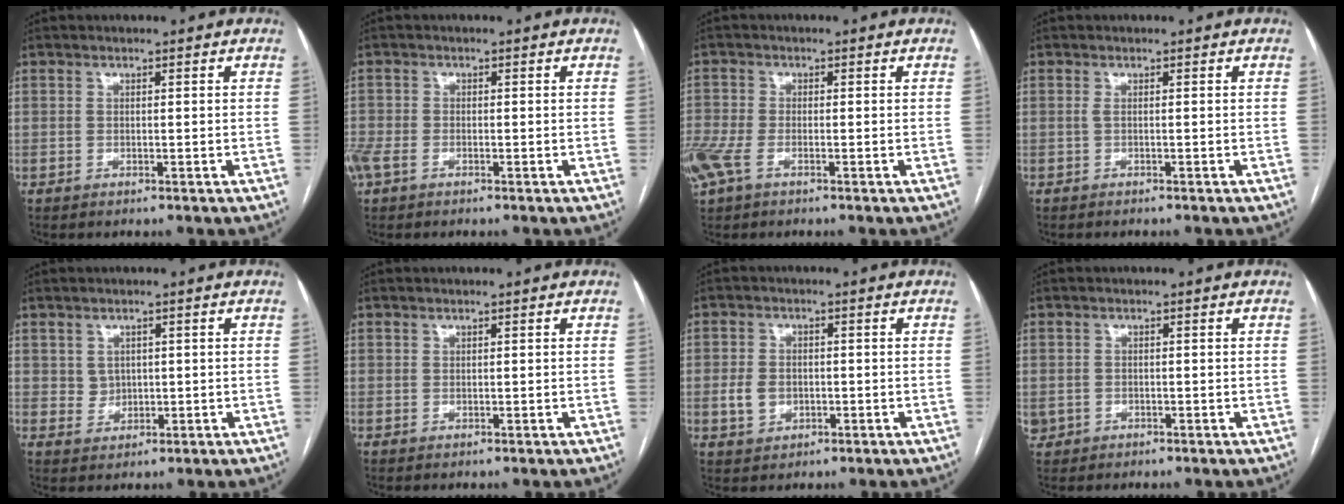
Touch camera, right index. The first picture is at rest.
{"total": 4.5, "force": [-2.1, 2.9, 2.8], "torque": [-0.080, 0.001, -0.036]}
{"total": 6.2, "force": [-2.8, 3.2, 4.5], "torque": [-0.125, 0.001, -0.053]}
{"total": 1.8, "force": [-1.4, -0.2, 1.2], "torque": [-0.016, 0.002, -0.016]}
{"total": 2.5, "force": [0.9, 2.2, 0.6], "torque": [-0.010, 0.002, 0.020]}
{"total": 0.0}
{"total": 4.3, "force": [-0.6, 3.4, 2.5], "torque": [-0.050, 0.009, -0.002]}
{"total": 1.6, "force": [-0.3, 1.6, 0.3], "torque": [-0.005, 0.004, 0.001]}